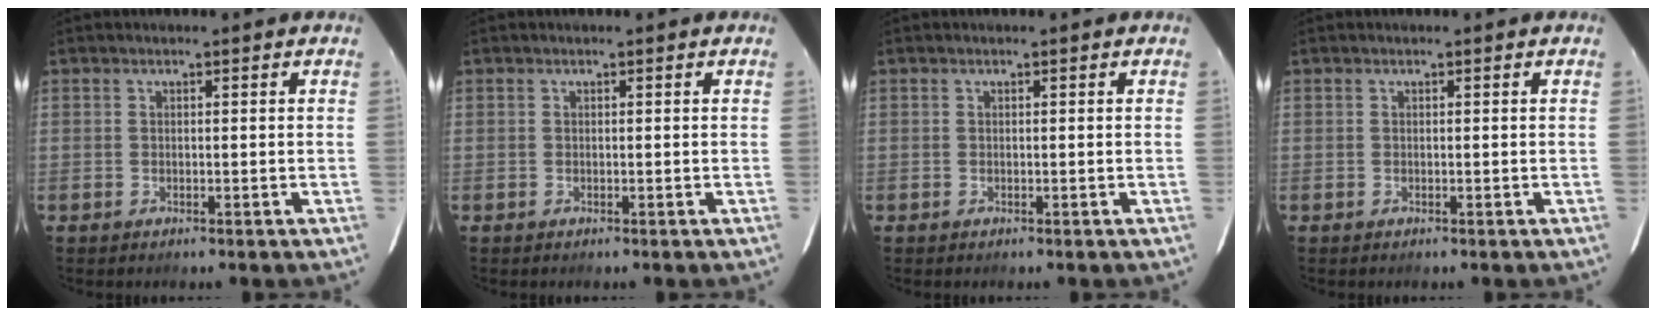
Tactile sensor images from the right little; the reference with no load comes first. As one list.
[{"total": 0.0}, {"total": 0.0}, {"total": 0.0}]